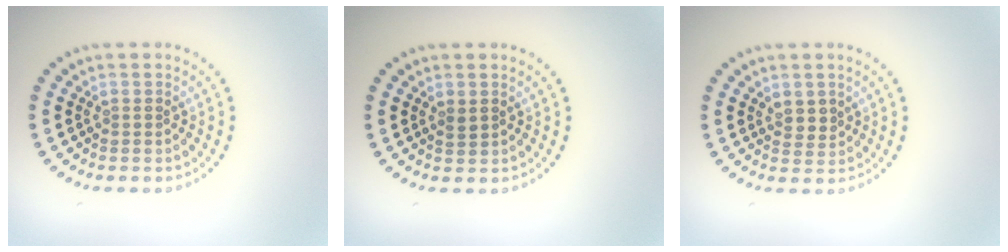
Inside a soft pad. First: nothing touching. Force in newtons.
{"total": 0.8, "press": 0.7, "slide": 0.3}
{"total": 1.5, "press": 1.3, "slide": 0.8}